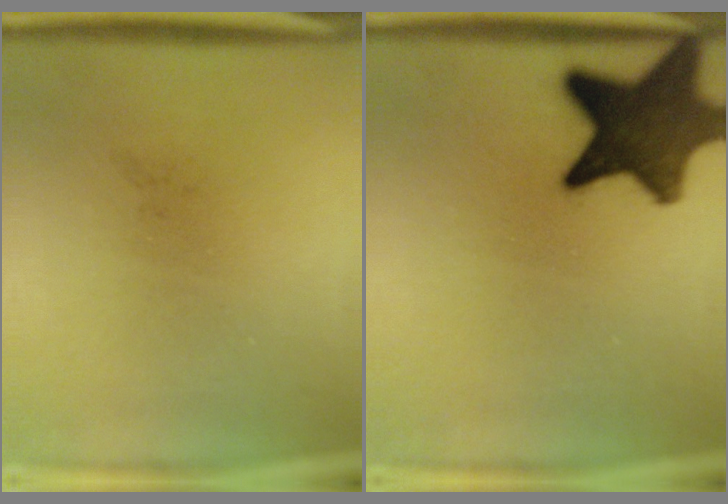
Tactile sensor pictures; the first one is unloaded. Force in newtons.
{"total": 13.7}